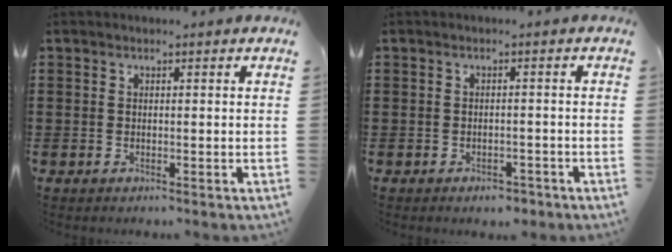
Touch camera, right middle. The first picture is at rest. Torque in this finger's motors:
{"motor_torque": [0.83, -0.34, 0.02, 0.02]}